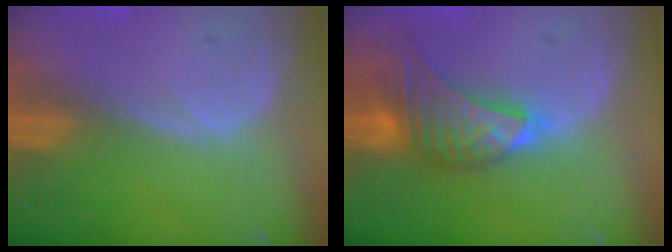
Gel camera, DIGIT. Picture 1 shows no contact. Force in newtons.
{"total": 7.4, "press": 7.4, "slide": 0.5}